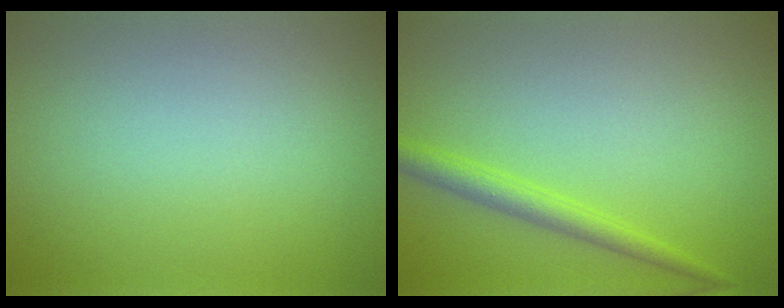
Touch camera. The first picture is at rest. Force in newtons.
{"total": 2.2, "press": 2.2, "slide": 0.1}